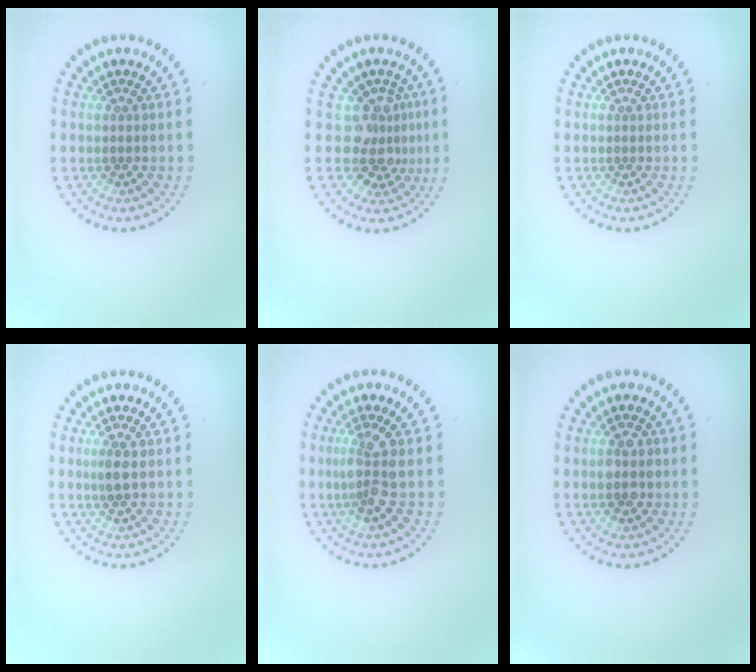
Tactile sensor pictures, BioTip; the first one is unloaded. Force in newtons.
{"total": 3.3, "press": 2.6, "slide": 2.0}
{"total": 0.0}
{"total": 1.4, "press": 1.2, "slide": 0.6}
{"total": 3.0, "press": 2.3, "slide": 1.9}
{"total": 2.1, "press": 2.1, "slide": 0.1}